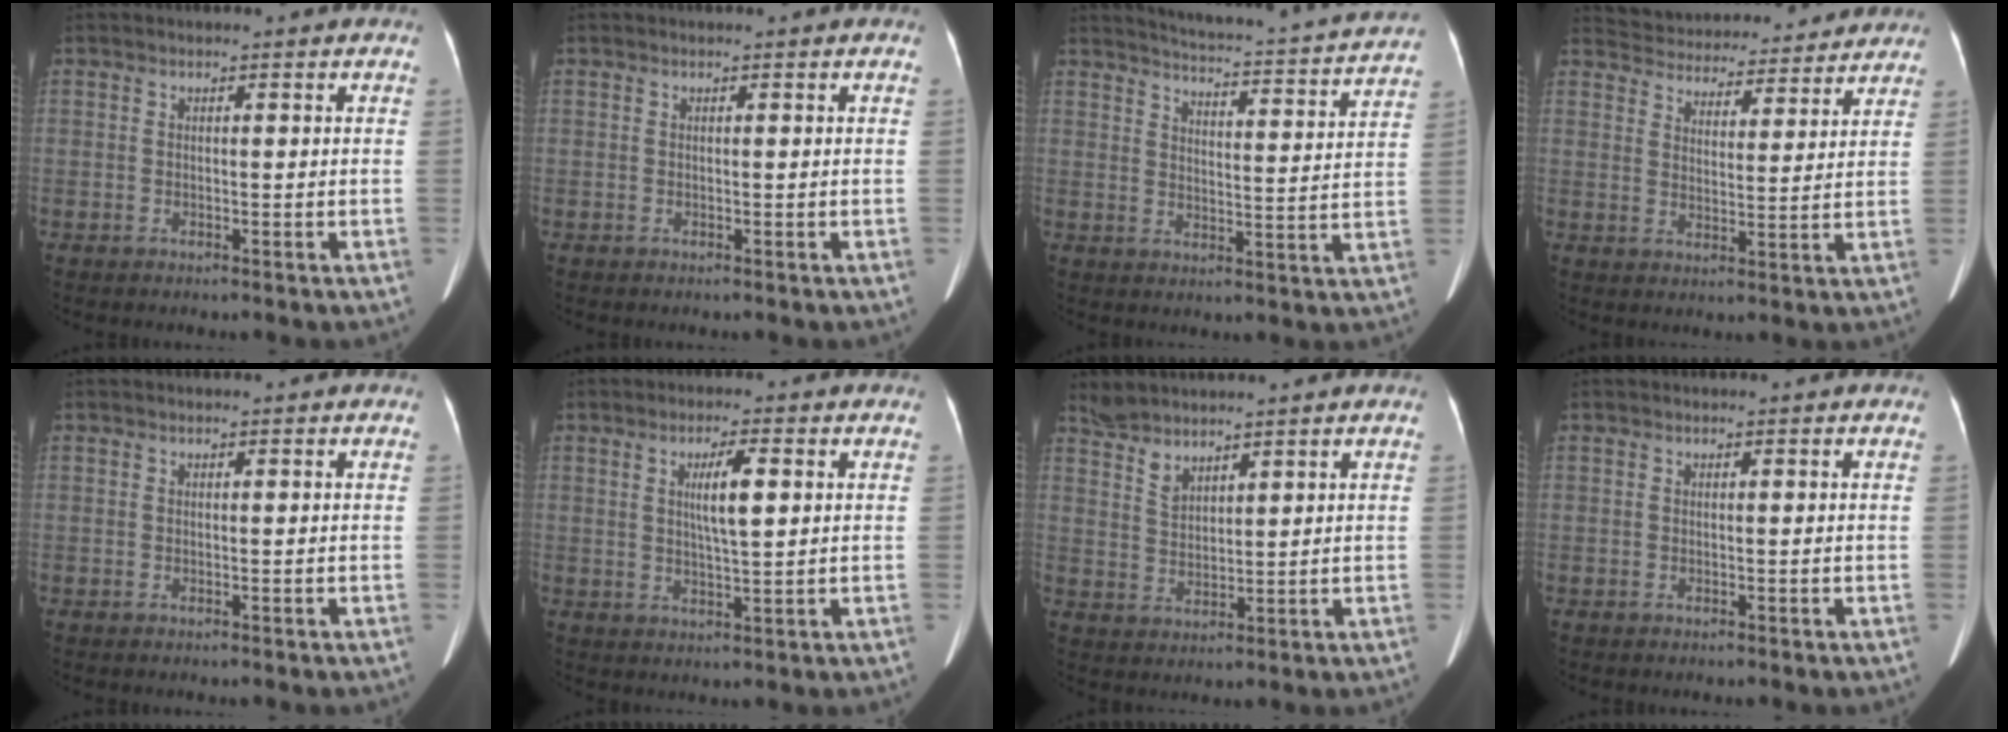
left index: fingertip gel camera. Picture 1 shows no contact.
{"total": 0.0}
{"total": 18.4, "force": [17.5, 0.2, 5.8], "torque": [-0.091, -0.050, 0.213]}
{"total": 17.0, "force": [16.2, 4.2, 3.4], "torque": [-0.049, 0.019, 0.218]}
{"total": 0.0}
{"total": 4.5, "force": [0.9, 0.4, 4.4], "torque": [-0.075, -0.005, 0.020]}
{"total": 4.5, "force": [4.3, 1.0, 1.2], "torque": [-0.033, 0.008, 0.095]}
{"total": 0.0}